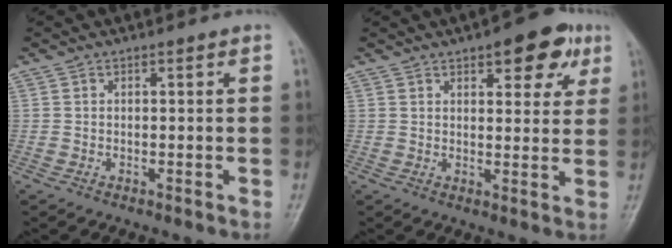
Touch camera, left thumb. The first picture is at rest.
{"total": 9.6, "force": [5.2, 4.3, 6.9], "torque": [-0.052, -0.016, 0.061]}